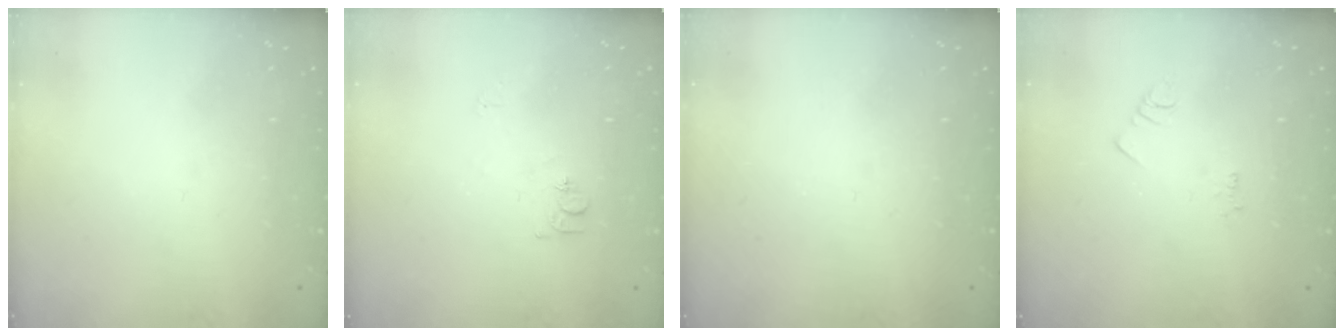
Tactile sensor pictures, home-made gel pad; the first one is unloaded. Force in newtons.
{"total": 6.7, "press": 6.7, "slide": 0.8}
{"total": 0.0}
{"total": 2.2, "press": 2.1, "slide": 0.4}